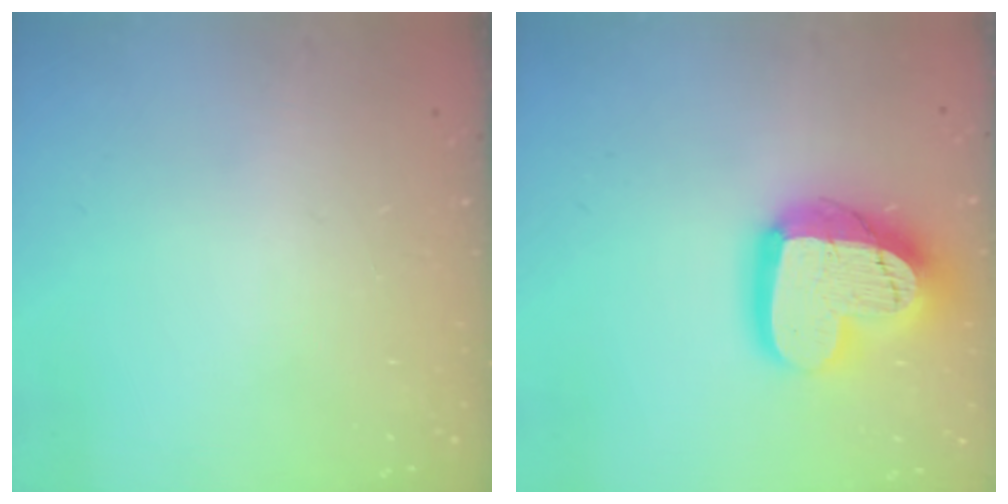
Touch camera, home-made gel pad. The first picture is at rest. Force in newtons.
{"total": 19.9, "press": 19.9, "slide": 1.5}